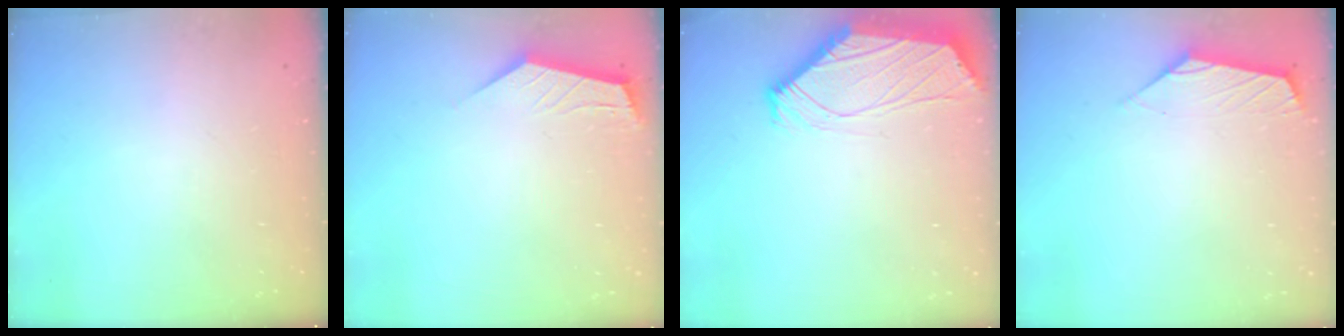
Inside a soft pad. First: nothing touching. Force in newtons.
{"total": 2.3, "press": 2.3, "slide": 0.3}
{"total": 1.0, "press": 0.8, "slide": 0.5}
{"total": 1.5, "press": 1.5, "slide": 0.3}